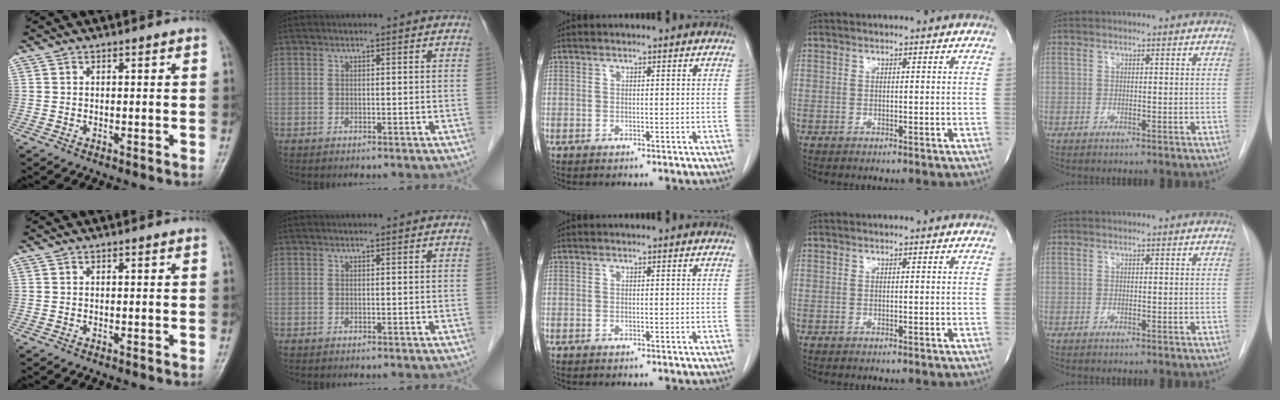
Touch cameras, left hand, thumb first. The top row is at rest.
{}